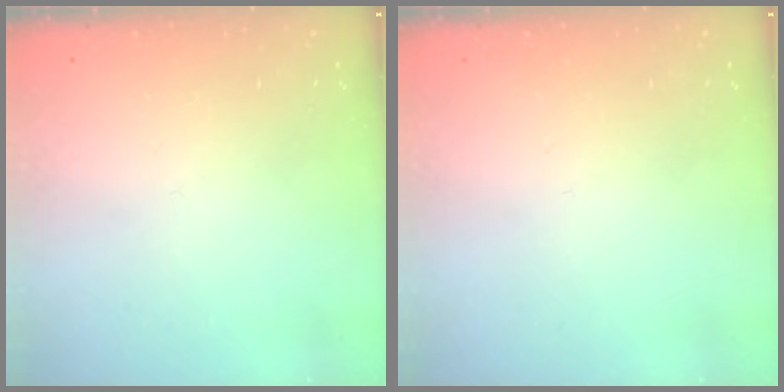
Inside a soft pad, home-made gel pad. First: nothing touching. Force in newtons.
{"total": 0.0}